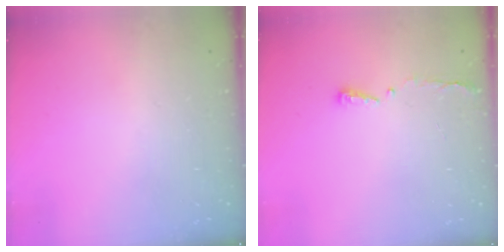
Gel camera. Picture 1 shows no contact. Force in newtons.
{"total": 3.7, "press": 3.7, "slide": 0.6}